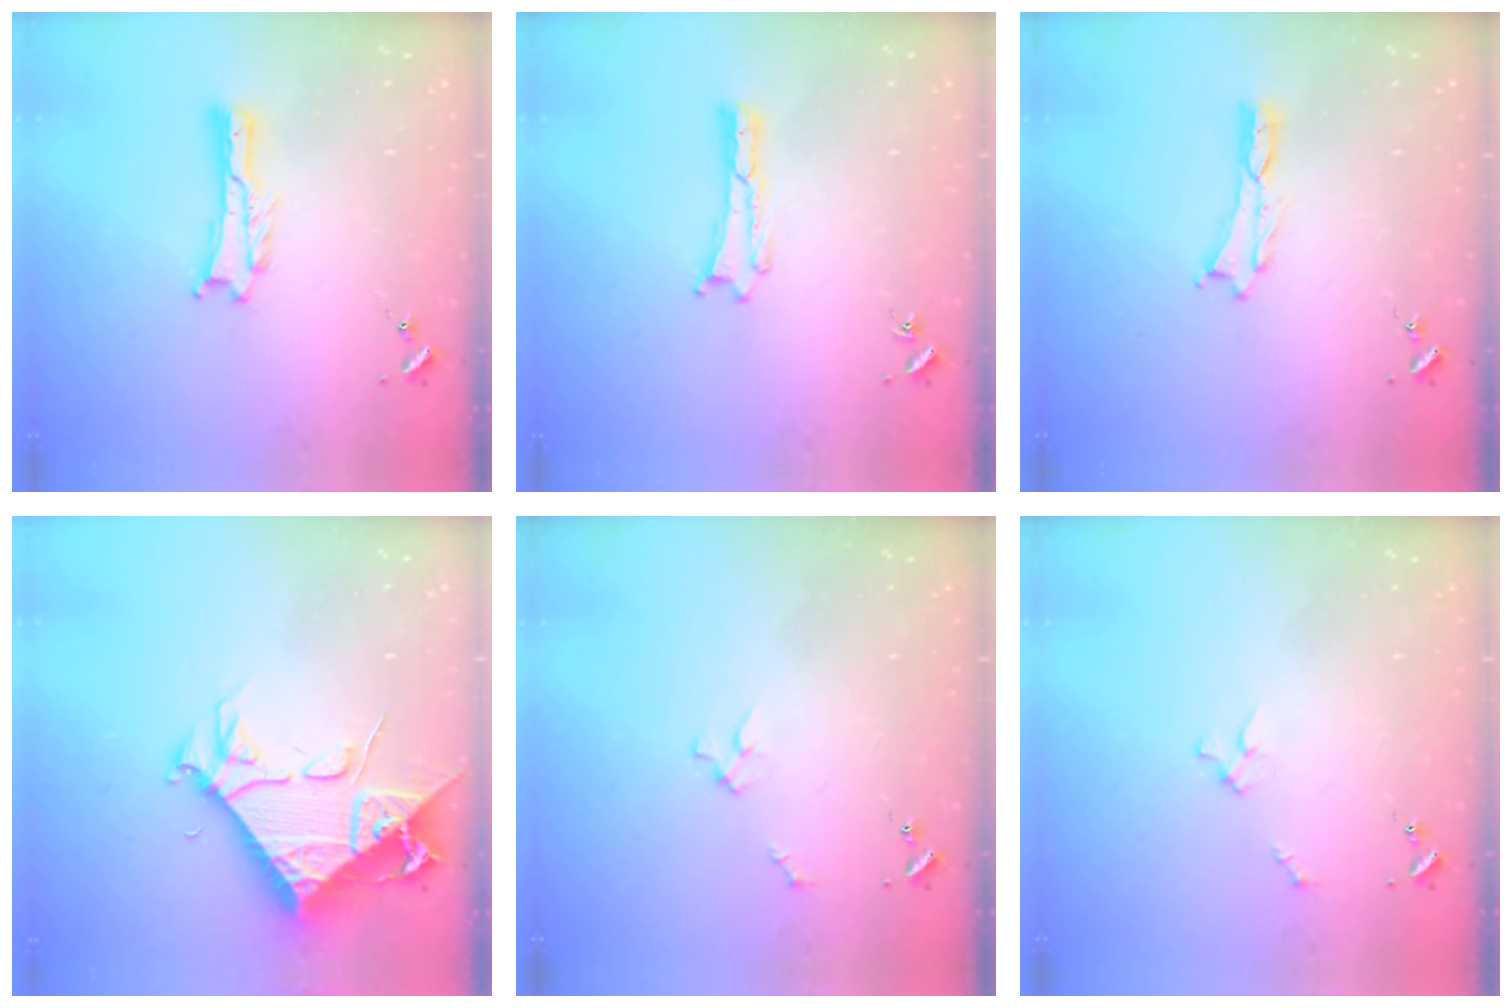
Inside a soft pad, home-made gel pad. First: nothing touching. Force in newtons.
{"total": 0.0}
{"total": 0.0}
{"total": 8.4, "press": 8.3, "slide": 0.9}
{"total": 2.3, "press": 2.2, "slide": 0.3}
{"total": 2.3, "press": 2.2, "slide": 0.3}